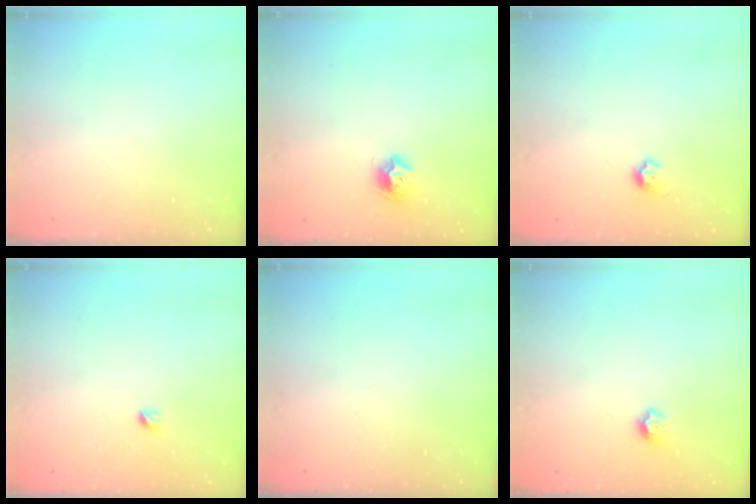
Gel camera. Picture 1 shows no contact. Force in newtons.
{"total": 8.1, "press": 8.1, "slide": 0.1}
{"total": 4.0, "press": 3.9, "slide": 0.7}
{"total": 3.2, "press": 3.1, "slide": 0.5}
{"total": 0.0}
{"total": 5.7, "press": 5.6, "slide": 0.8}